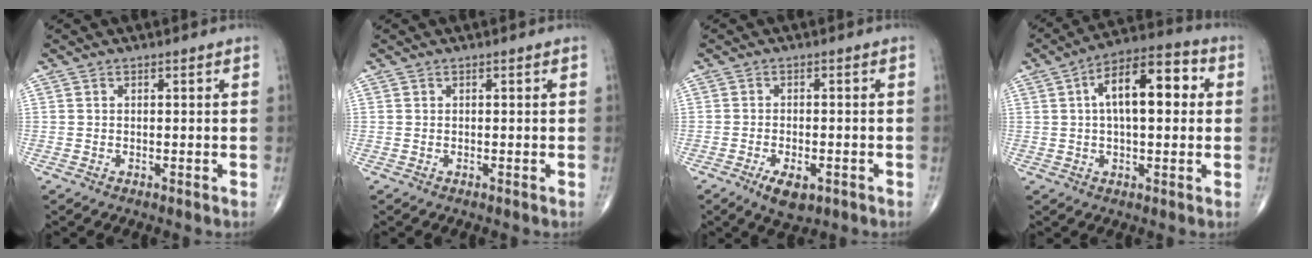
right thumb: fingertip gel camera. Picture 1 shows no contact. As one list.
[{"total": 0.0}, {"total": 5.1, "force": [-2.5, 2.3, 3.8], "torque": [-0.060, 0.002, -0.036]}, {"total": 14.3, "force": [2.7, 6.5, 12.4], "torque": [-0.181, 0.028, 0.035]}]